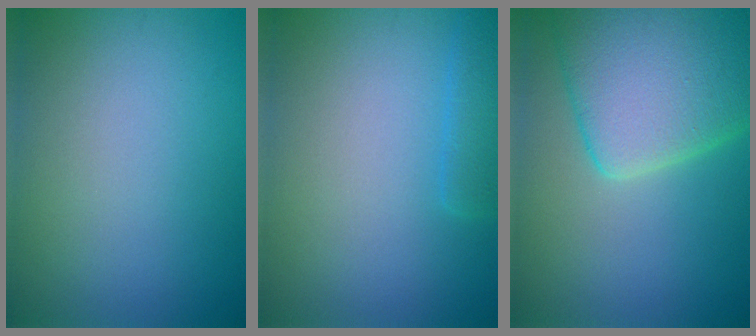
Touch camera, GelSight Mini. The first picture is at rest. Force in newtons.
{"total": 2.0, "press": 1.9, "slide": 0.3}
{"total": 9.3, "press": 9.2, "slide": 0.6}